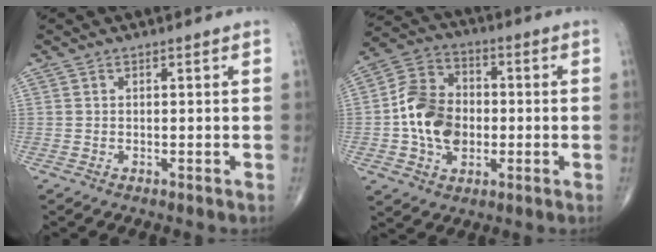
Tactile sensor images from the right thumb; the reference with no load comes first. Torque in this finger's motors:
{"motor_torque": [1.26, 1.21, 1.06, -0.21, 0.11]}